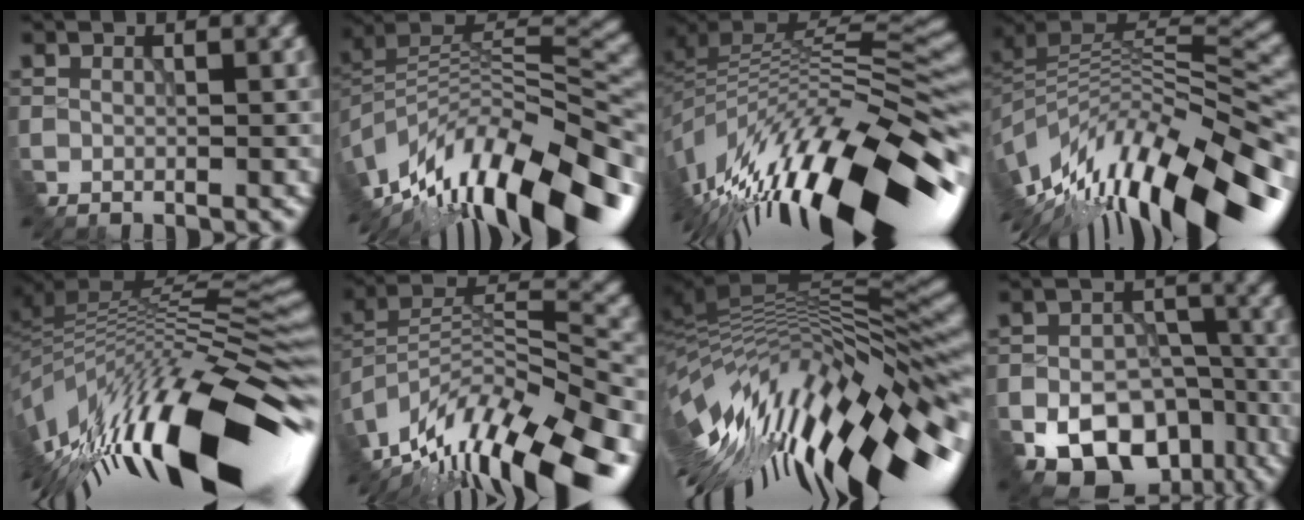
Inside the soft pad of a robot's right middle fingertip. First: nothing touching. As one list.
[{"total": 14.8, "force": [-7.8, 6.3, 10.9], "torque": [-0.201, 0.012, -0.128]}, {"total": 15.1, "force": [-7.5, 5.5, 11.9], "torque": [-0.216, 0.020, -0.128]}, {"total": 12.7, "force": [-5.8, 5.6, 9.8], "torque": [-0.178, 0.017, -0.091]}, {"total": 16.8, "force": [-5.6, 5.5, 14.8], "torque": [-0.251, -0.005, -0.092]}, {"total": 14.0, "force": [-10.1, 4.3, 8.7], "torque": [-0.174, 0.032, -0.171]}, {"total": 15.0, "force": [-3.5, 5.3, 13.5], "torque": [-0.226, 0.008, -0.056]}, {"total": 10.3, "force": [-5.5, 6.9, 5.2], "torque": [-0.080, -0.004, -0.074]}]